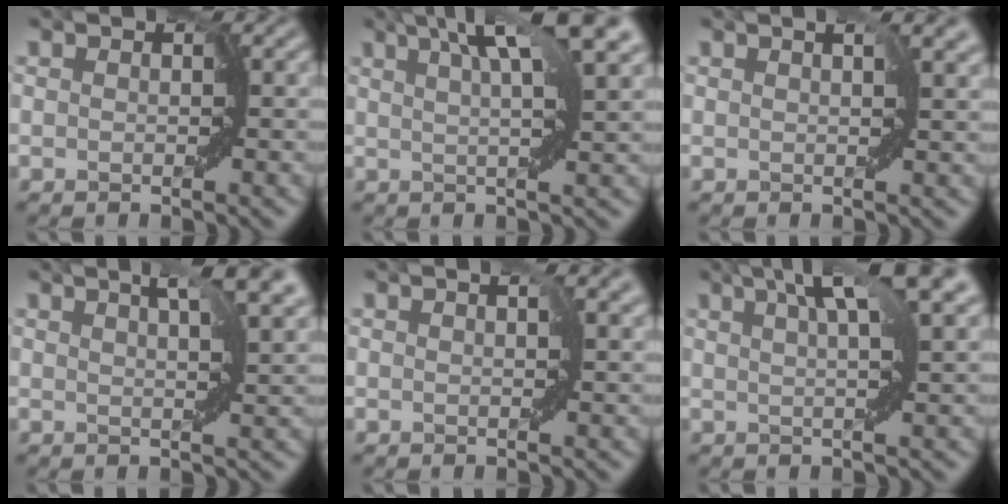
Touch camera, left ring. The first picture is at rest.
{"total": 7.6, "force": [4.5, 1.0, 6.0], "torque": [-0.071, 0.031, 0.065]}
{"total": 2.3, "force": [1.0, 0.8, 1.9], "torque": [-0.022, 0.003, 0.020]}
{"total": 4.5, "force": [2.9, 0.6, 3.3], "torque": [-0.046, 0.008, 0.046]}
{"total": 1.5, "force": [0.7, 0.4, 1.2], "torque": [-0.018, 0.001, 0.017]}
{"total": 6.2, "force": [3.6, 0.4, 5.0], "torque": [-0.066, 0.022, 0.061]}